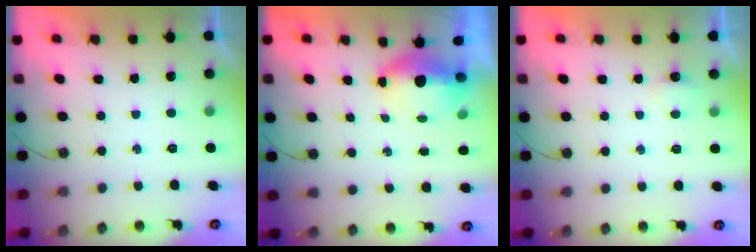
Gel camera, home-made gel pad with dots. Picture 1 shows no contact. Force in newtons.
{"total": 5.1, "press": 4.9, "slide": 1.4}
{"total": 2.5, "press": 2.4, "slide": 0.5}